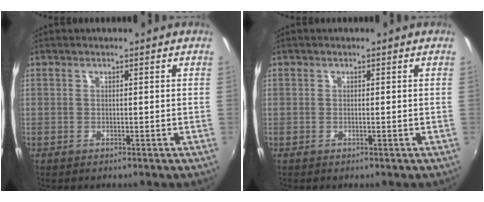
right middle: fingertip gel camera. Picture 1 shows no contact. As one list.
[{"total": 0.0}]